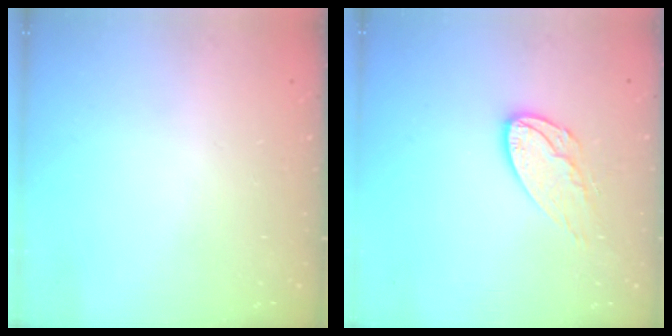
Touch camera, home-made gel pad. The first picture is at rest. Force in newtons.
{"total": 10.9, "press": 10.9, "slide": 0.8}